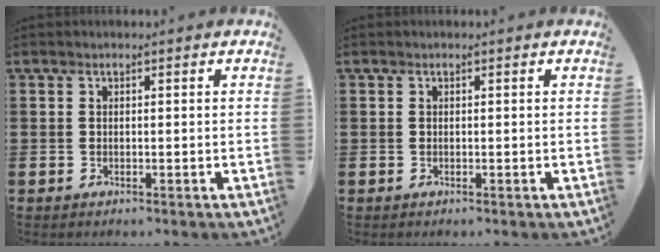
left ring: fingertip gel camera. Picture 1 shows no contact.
{"total": 0.0}